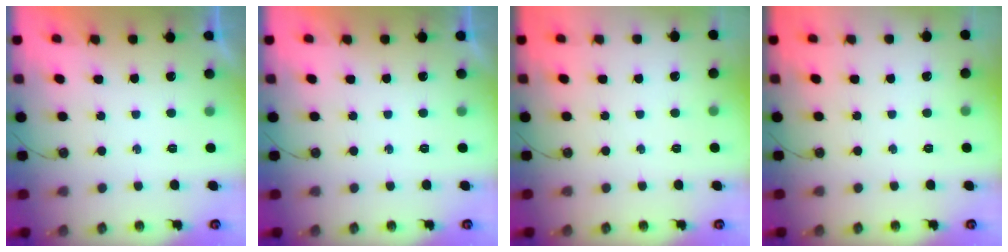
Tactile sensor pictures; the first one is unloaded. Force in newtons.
{"total": 0.0}
{"total": 0.0}
{"total": 0.0}